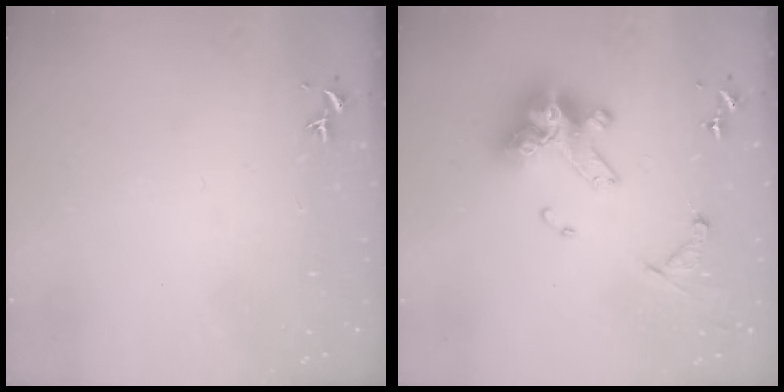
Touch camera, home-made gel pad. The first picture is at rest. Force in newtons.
{"total": 18.7, "press": 18.6, "slide": 1.8}